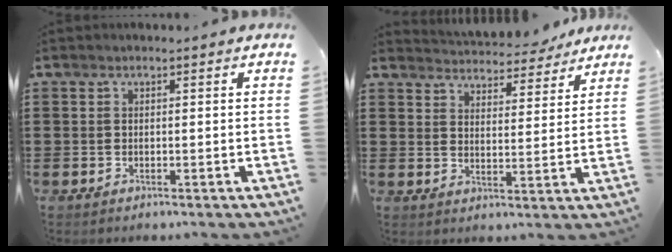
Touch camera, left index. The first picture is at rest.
{"total": 4.6, "force": [4.6, 0.7, 0.2], "torque": [-0.026, -0.024, 0.081]}